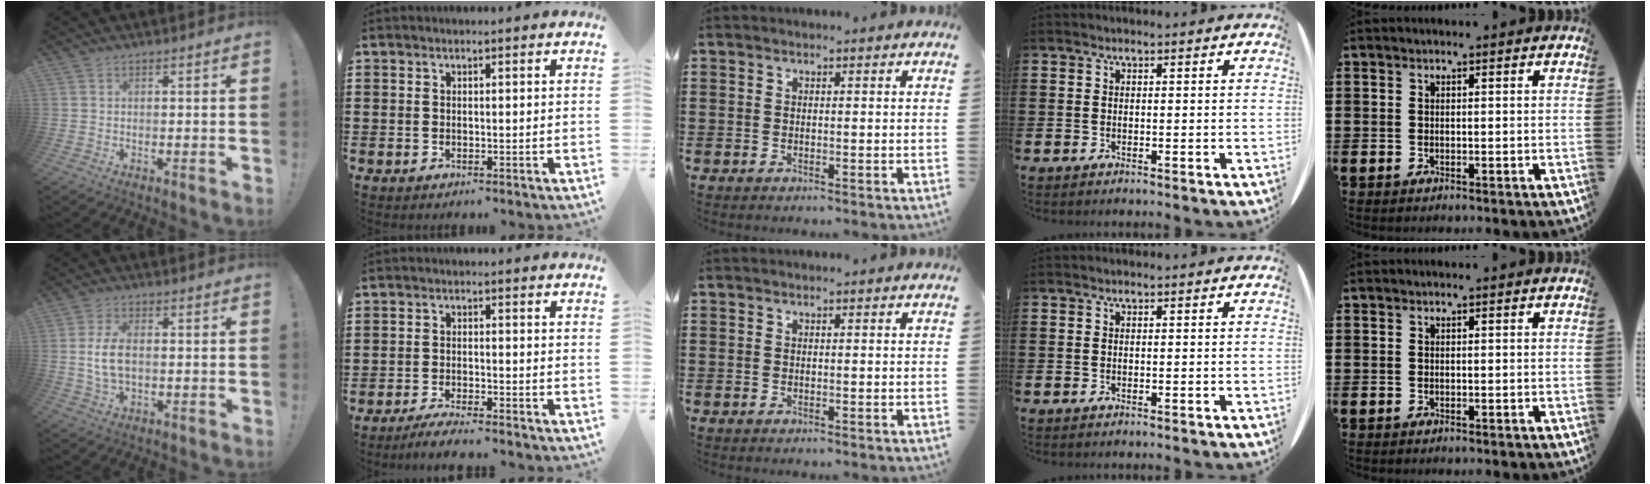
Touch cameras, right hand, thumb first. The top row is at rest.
{"thumb": {"total": 7.2, "force": [0.1, 3.9, 6.1], "torque": [-0.122, -0.003, -0.002]}, "index": {"total": 3.0, "force": [-2.9, -0.3, 0.7], "torque": [-0.014, 0.000, -0.059]}}